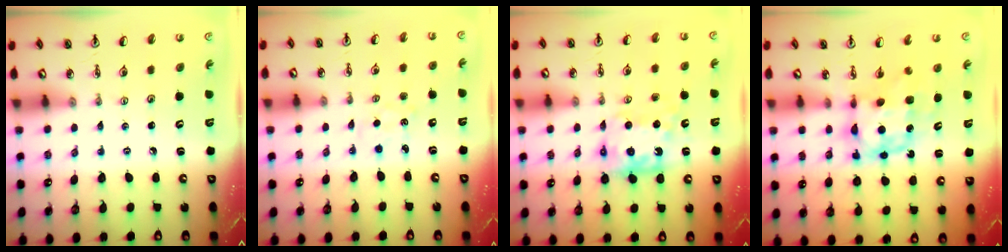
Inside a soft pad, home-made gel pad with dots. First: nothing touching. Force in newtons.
{"total": 2.5, "press": 2.5, "slide": 0.4}
{"total": 10.3, "press": 10.3, "slide": 0.5}
{"total": 6.8, "press": 6.7, "slide": 0.7}